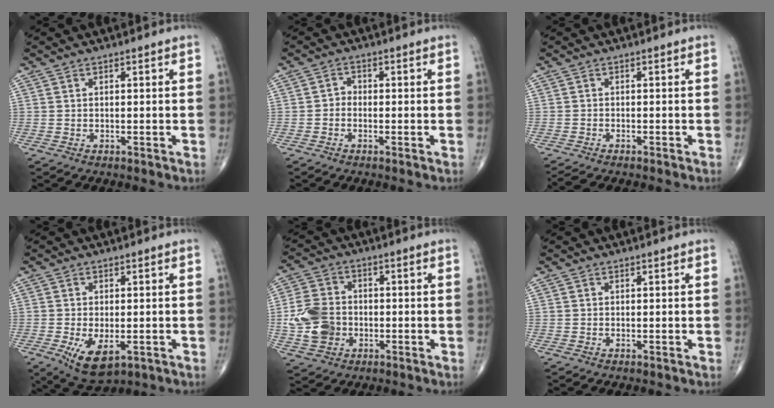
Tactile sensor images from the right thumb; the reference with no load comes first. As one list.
[{"total": 1.6, "force": [-0.7, 1.3, 0.8], "torque": [0.000, 0.007, -0.021]}, {"total": 4.2, "force": [-3.7, 0.5, 1.9], "torque": [-0.036, 0.005, -0.056]}, {"total": 7.5, "force": [-2.4, 3.7, 6.0], "torque": [-0.101, -0.013, -0.030]}, {"total": 9.5, "force": [-1.6, 7.5, 5.6], "torque": [-0.101, 0.011, -0.033]}, {"total": 0.0}]